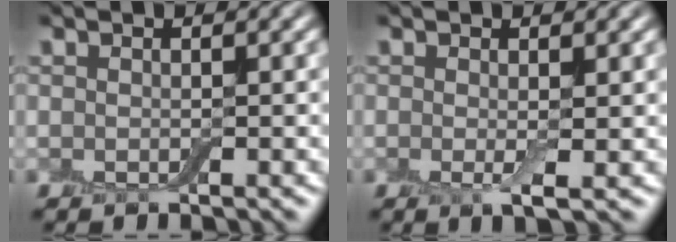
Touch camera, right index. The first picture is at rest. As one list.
[{"total": 1.7, "force": [0.0, 0.2, 1.6], "torque": [-0.030, -0.008, -0.002]}]